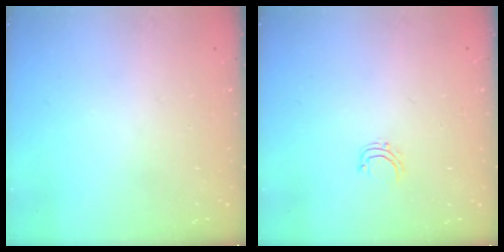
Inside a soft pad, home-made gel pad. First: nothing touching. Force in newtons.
{"total": 4.4, "press": 4.4, "slide": 0.3}